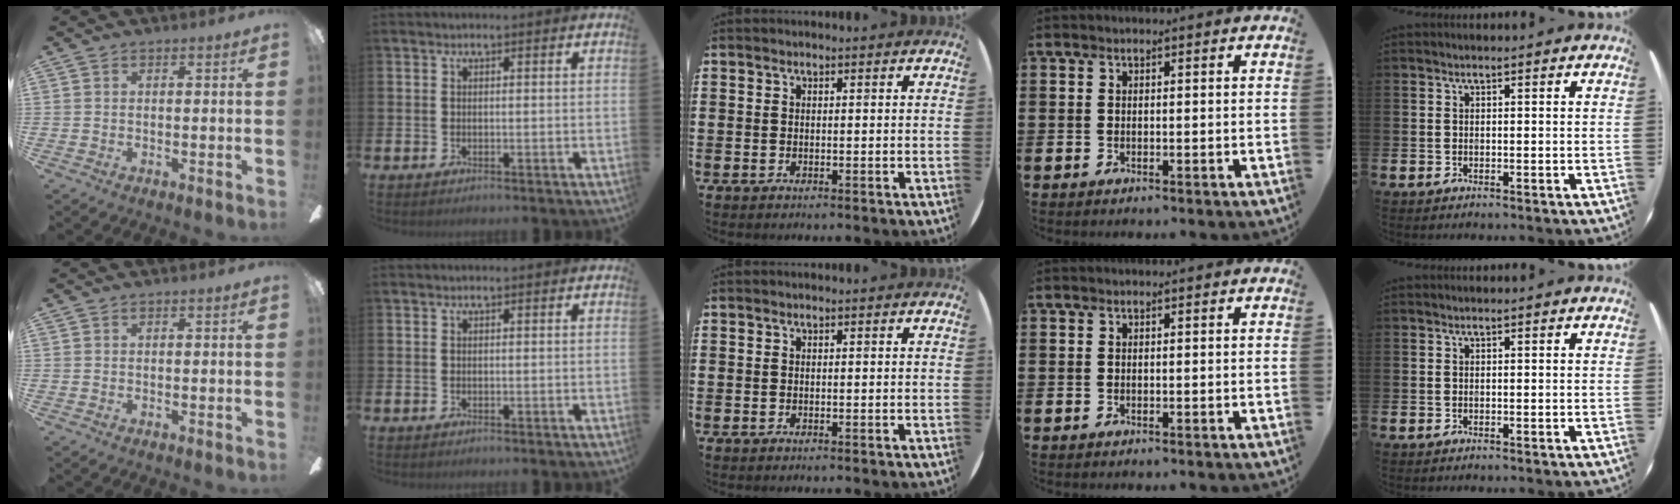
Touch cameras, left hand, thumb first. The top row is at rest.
{}